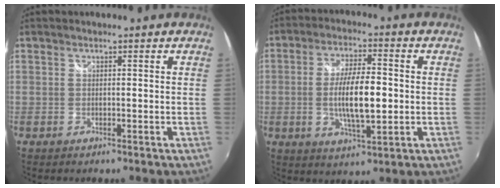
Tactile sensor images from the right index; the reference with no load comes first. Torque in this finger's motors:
{"motor_torque": [1.76, -0.18, 0.83, 0.18]}